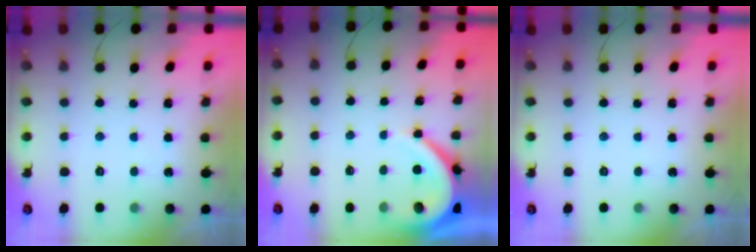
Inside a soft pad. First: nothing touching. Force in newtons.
{"total": 7.0, "press": 7.0, "slide": 0.4}
{"total": 0.0}